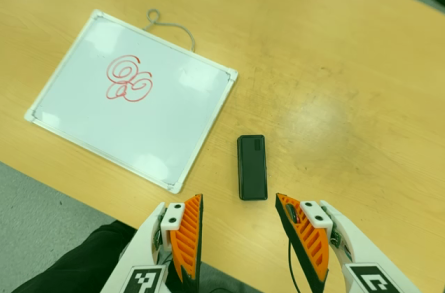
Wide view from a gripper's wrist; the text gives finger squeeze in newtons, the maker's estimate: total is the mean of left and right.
{"total": 0.0}